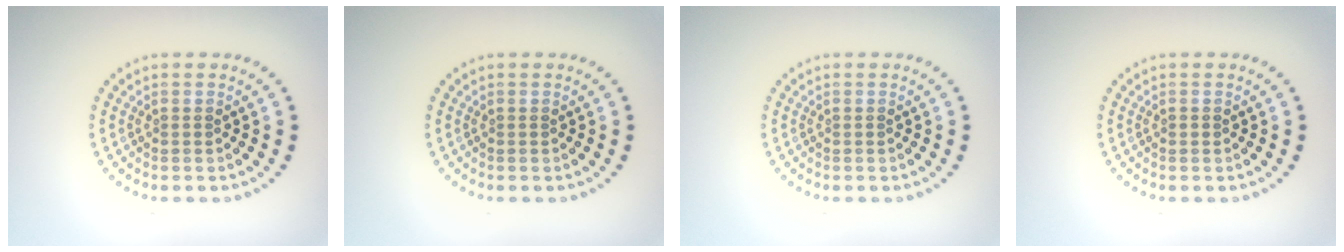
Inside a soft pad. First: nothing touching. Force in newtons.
{"total": 0.0}
{"total": 0.0}
{"total": 0.6, "press": 0.6, "slide": 0.1}